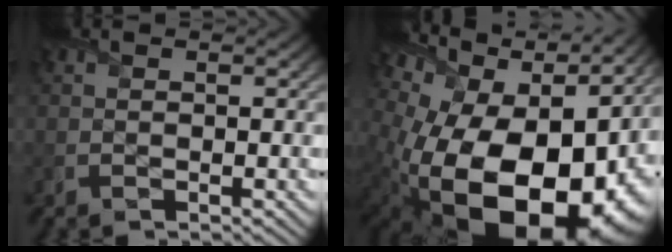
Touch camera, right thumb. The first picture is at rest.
{"total": 20.2, "force": [-1.0, 12.6, 15.8], "torque": [-0.269, -0.047, 0.021]}